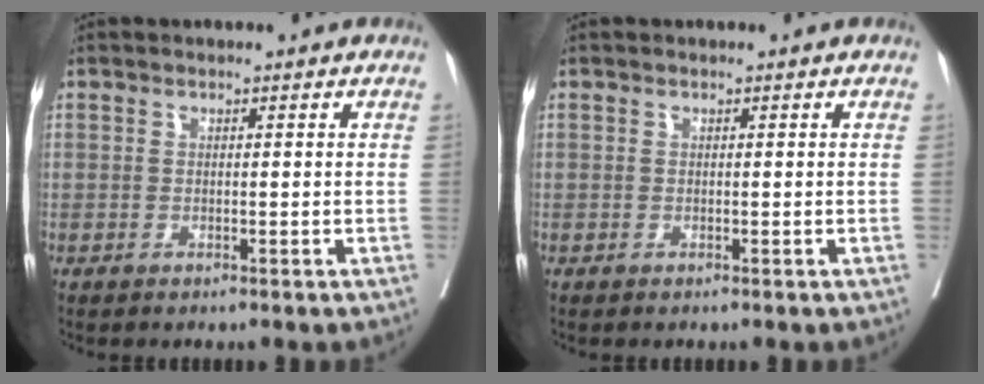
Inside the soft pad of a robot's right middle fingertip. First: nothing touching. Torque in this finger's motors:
{"motor_torque": [-0.06, 0.06, 0.00, 0.00]}